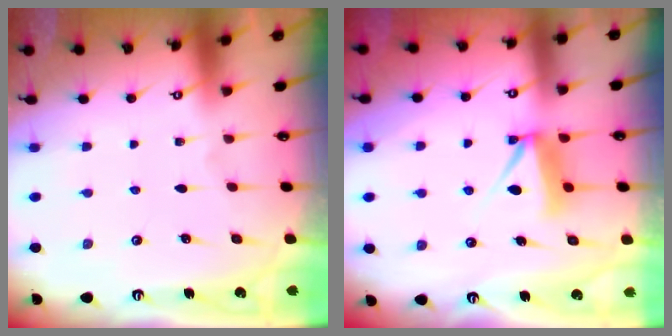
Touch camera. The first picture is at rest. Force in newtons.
{"total": 8.0, "press": 8.0, "slide": 0.7}